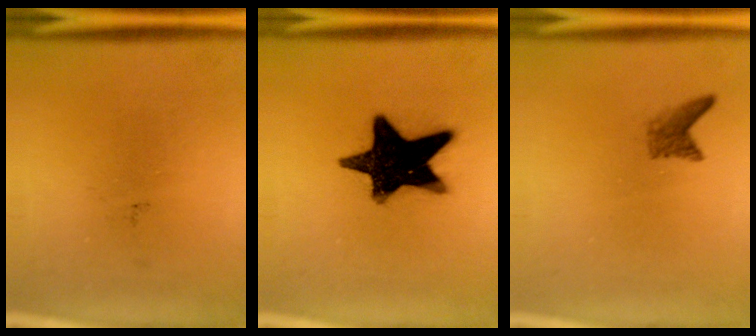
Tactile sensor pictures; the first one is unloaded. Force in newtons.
{"total": 17.9}
{"total": 1.7}